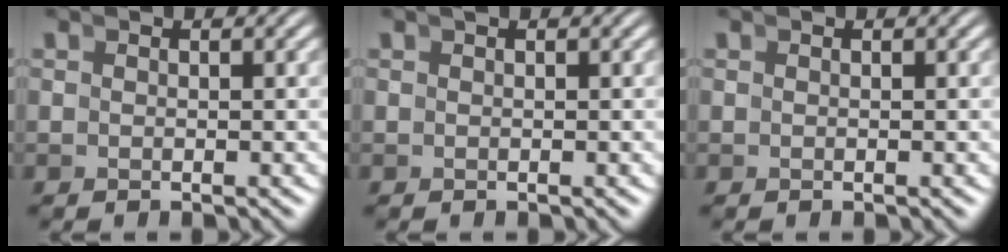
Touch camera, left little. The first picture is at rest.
{"total": 0.0}
{"total": 0.0}